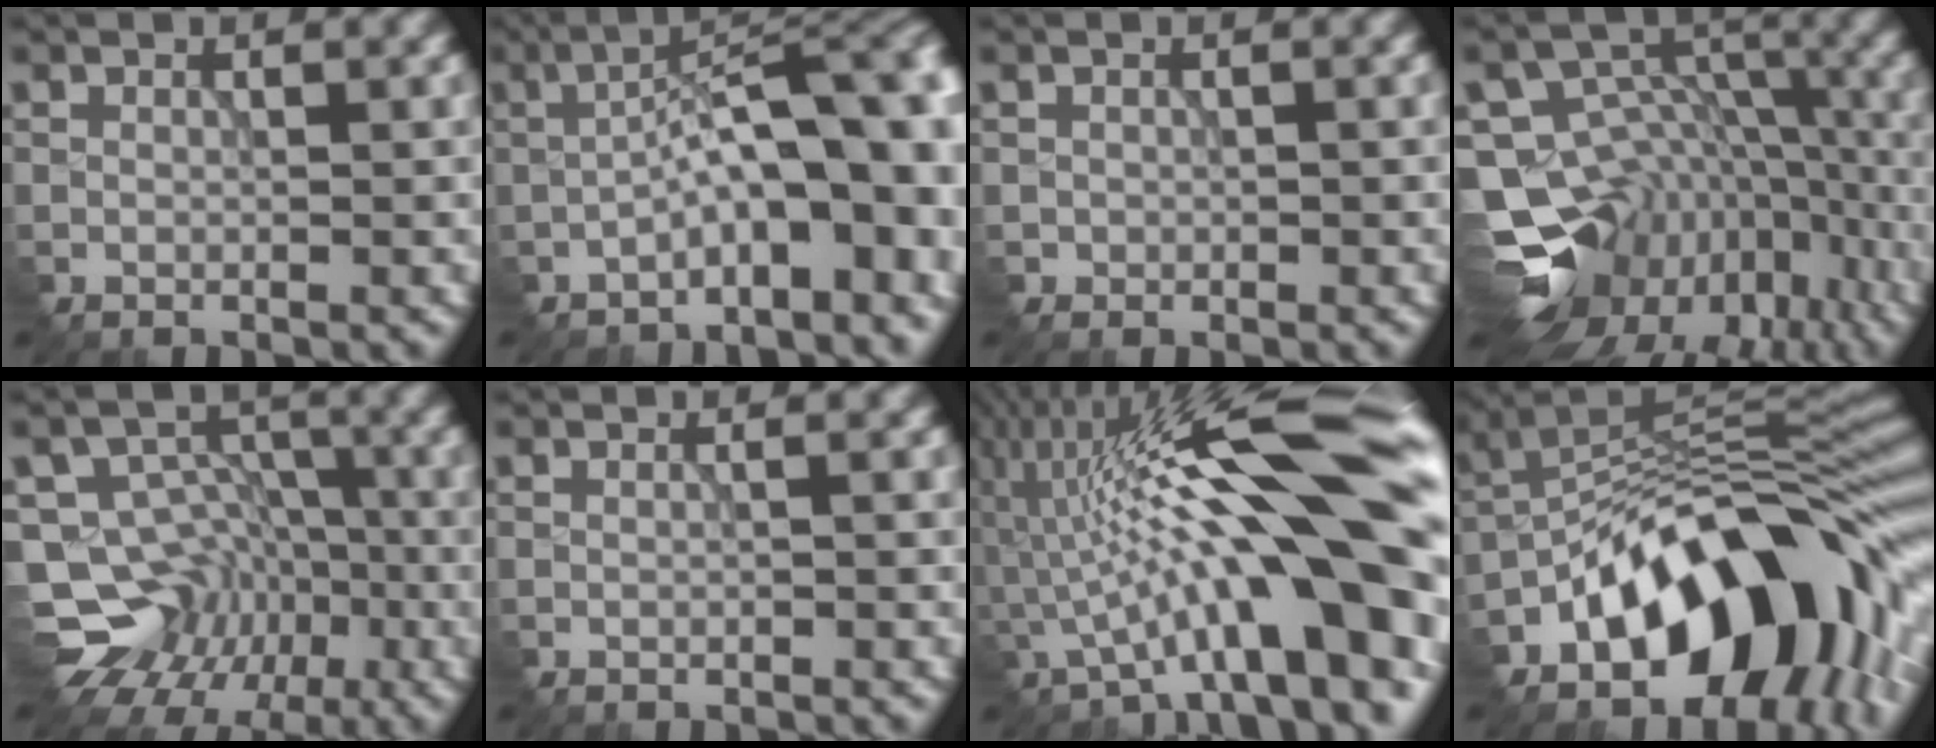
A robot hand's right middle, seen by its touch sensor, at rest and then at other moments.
{"total": 13.1, "force": [-2.6, 5.0, 11.8], "torque": [-0.158, 0.029, -0.034]}
{"total": 0.7, "force": [0.0, 0.6, 0.3], "torque": [-0.006, 0.000, 0.003]}
{"total": 16.0, "force": [-8.6, 11.2, 7.5], "torque": [-0.151, -0.009, -0.106]}
{"total": 11.7, "force": [-6.1, 9.3, 3.6], "torque": [-0.061, -0.008, -0.103]}
{"total": 1.8, "force": [0.3, 0.9, 1.5], "torque": [-0.009, 0.011, -0.009]}
{"total": 17.2, "force": [-1.3, 4.6, 16.6], "torque": [-0.244, 0.036, -0.024]}
{"total": 14.1, "force": [-6.1, 7.9, 10.0], "torque": [-0.129, 0.019, -0.119]}